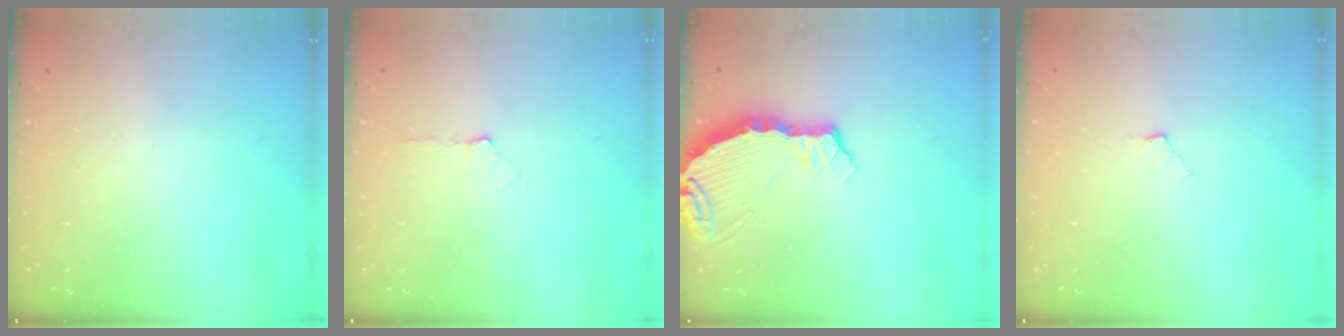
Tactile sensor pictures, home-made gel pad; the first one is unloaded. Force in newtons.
{"total": 5.8, "press": 4.7, "slide": 3.4}
{"total": 7.3, "press": 7.0, "slide": 2.2}
{"total": 2.9, "press": 2.9, "slide": 0.5}